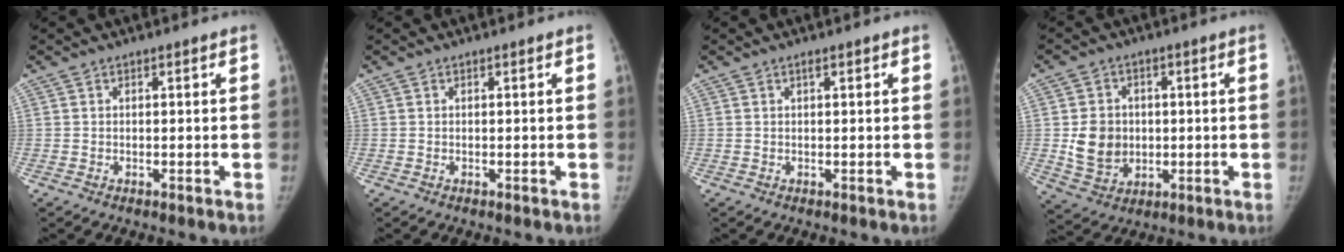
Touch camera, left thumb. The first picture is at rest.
{"total": 0.0}
{"total": 0.8, "force": [0.4, 0.2, 0.6], "torque": [-0.010, 0.001, 0.005]}
{"total": 8.9, "force": [0.0, 7.7, 4.6], "torque": [-0.050, -0.003, 0.010]}